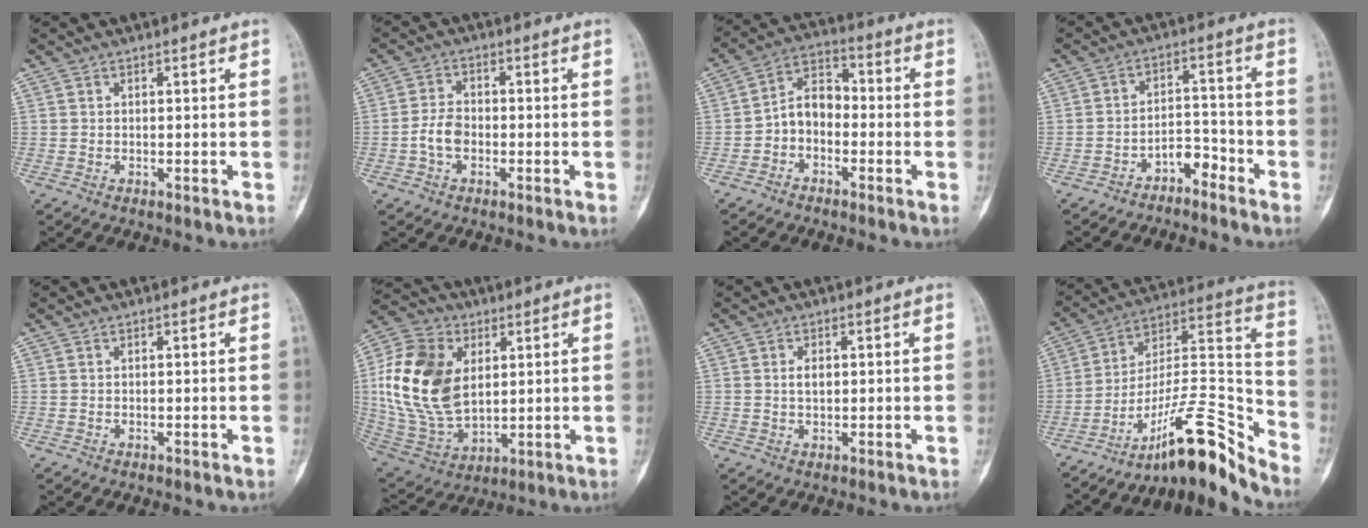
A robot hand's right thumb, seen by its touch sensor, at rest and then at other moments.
{"total": 4.5, "force": [-1.4, 3.0, 3.0], "torque": [-0.057, 0.015, -0.031]}
{"total": 7.3, "force": [-2.0, 5.3, 4.6], "torque": [-0.062, 0.038, -0.052]}
{"total": 5.2, "force": [-3.9, 2.7, 2.0], "torque": [-0.012, 0.053, -0.067]}
{"total": 0.0}
{"total": 20.0, "force": [3.3, 13.2, 14.6], "torque": [-0.282, -0.015, 0.070]}
{"total": 2.0, "force": [0.4, 1.2, 1.6], "torque": [-0.028, 0.000, 0.007]}
{"total": 17.8, "force": [-13.7, 3.3, 10.9], "torque": [-0.148, 0.136, -0.230]}